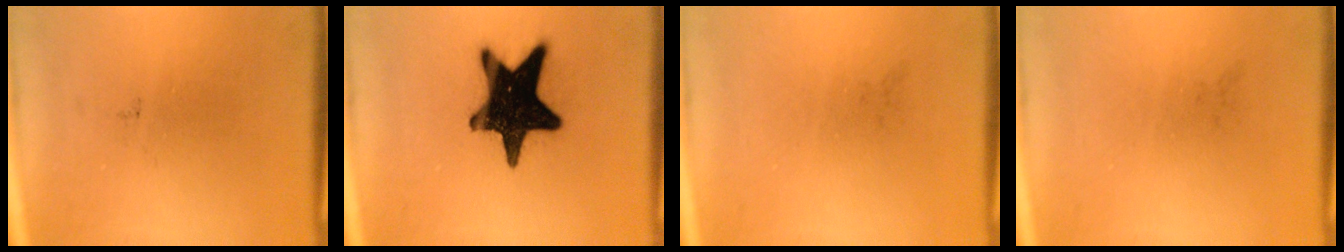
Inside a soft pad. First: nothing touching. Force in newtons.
{"total": 19.3}
{"total": 0.0}
{"total": 0.0}